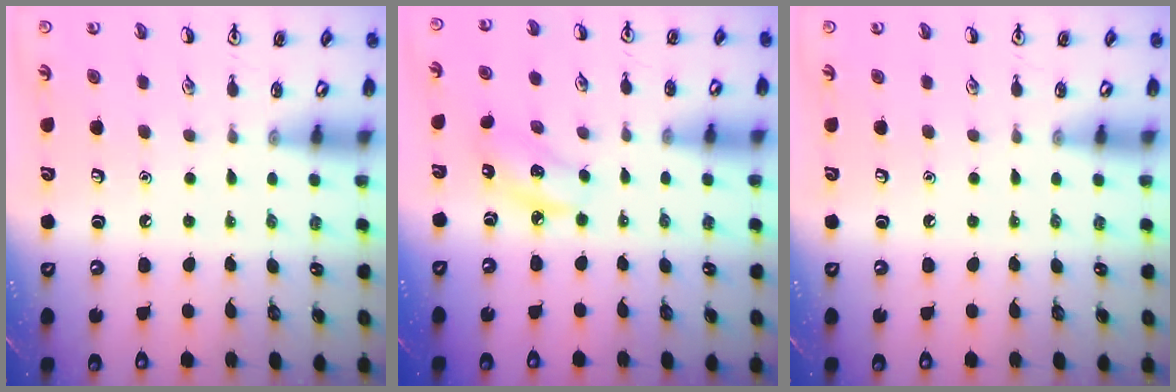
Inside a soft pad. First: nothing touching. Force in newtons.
{"total": 4.3, "press": 4.3, "slide": 0.6}
{"total": 0.0}